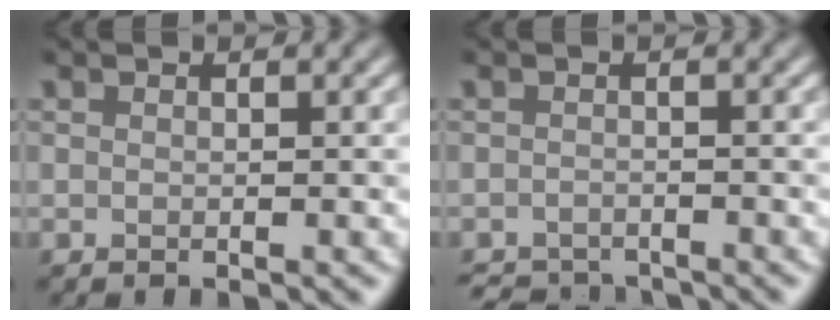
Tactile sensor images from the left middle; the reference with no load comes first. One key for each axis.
{"total": 2.9, "fx": -2.9, "fy": 0.5, "fz": 0.3, "tx": -0.004, "ty": -0.009, "tz": -0.049}